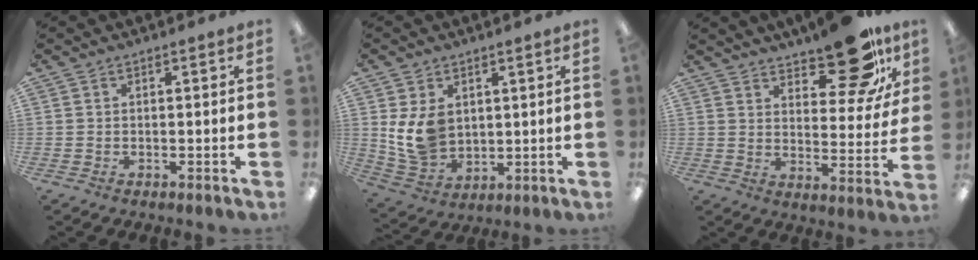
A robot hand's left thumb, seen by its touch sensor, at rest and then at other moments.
{"total": 9.3, "force": [2.7, 7.2, 5.2], "torque": [-0.119, -0.009, 0.055]}
{"total": 15.9, "force": [11.7, 6.2, 8.8], "torque": [-0.111, -0.075, 0.196]}